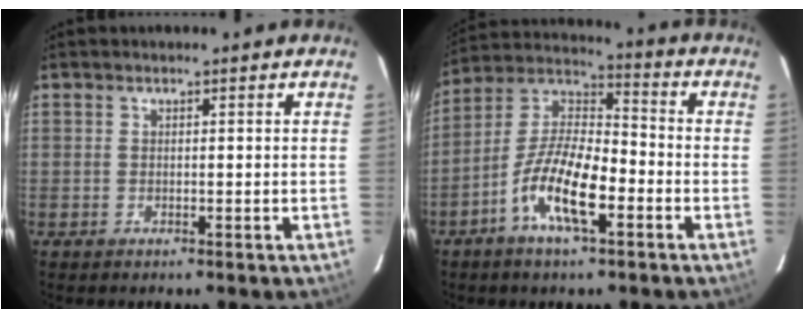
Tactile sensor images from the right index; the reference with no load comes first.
{"total": 13.3, "force": [-5.9, 4.3, 11.1], "torque": [-0.222, 0.002, -0.117]}